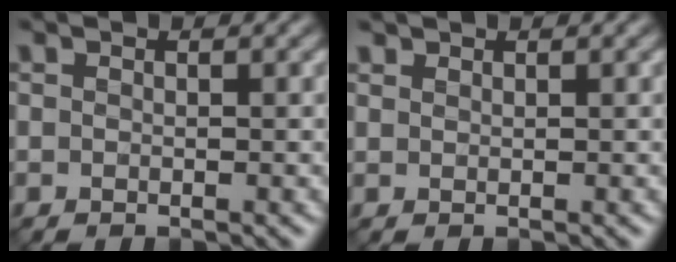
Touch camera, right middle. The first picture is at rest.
{"total": 0.8, "force": [0.8, 0.2, -0.2], "torque": [0.002, -0.001, 0.017]}